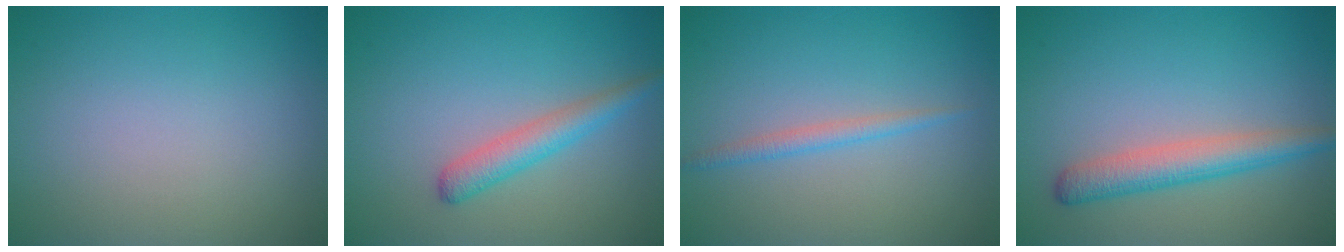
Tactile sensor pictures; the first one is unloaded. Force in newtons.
{"total": 2.7, "press": 2.7, "slide": 0.0}
{"total": 1.5, "press": 1.5, "slide": 0.1}
{"total": 3.7, "press": 3.7, "slide": 0.1}